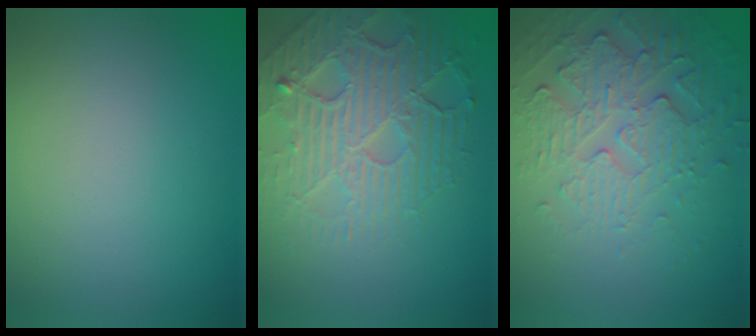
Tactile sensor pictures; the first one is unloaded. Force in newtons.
{"total": 7.3, "press": 5.3, "slide": 5.1}
{"total": 5.8, "press": 3.7, "slide": 4.4}